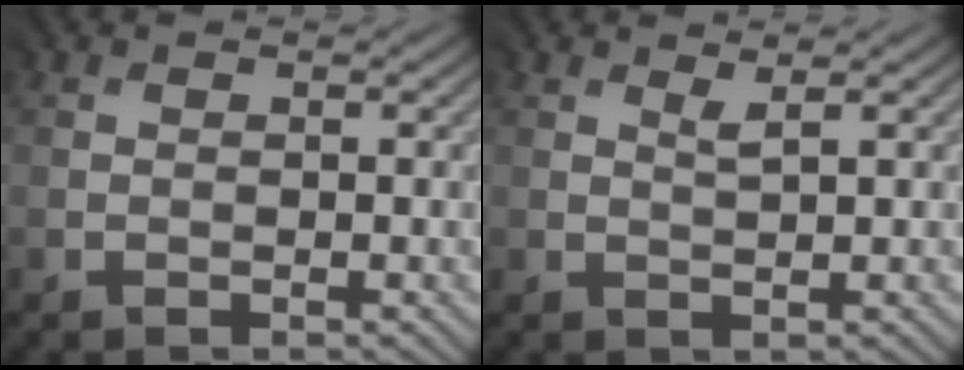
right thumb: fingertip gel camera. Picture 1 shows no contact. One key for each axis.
{"total": 1.1, "fx": 1.0, "fy": -0.1, "fz": 0.4, "tx": -0.014, "ty": -0.001, "tz": 0.020}